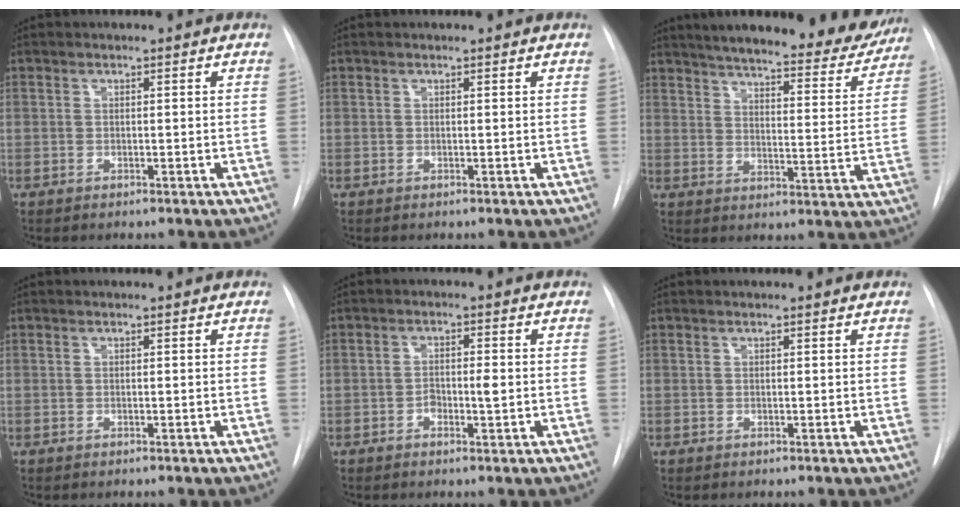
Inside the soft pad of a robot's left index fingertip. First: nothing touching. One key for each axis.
{"total": 0.6, "fx": 0.6, "fy": 0.0, "fz": 0.0, "tx": -0.006, "ty": 0.005, "tz": 0.005}
{"total": 26.2, "fx": 23.1, "fy": 5.4, "fz": 11.2, "tx": -0.174, "ty": -0.054, "tz": 0.278}
{"total": 0.0}
{"total": 2.6, "fx": -1.0, "fy": 0.8, "fz": 2.3, "tx": -0.038, "ty": -0.002, "tz": -0.016}
{"total": 0.6, "fx": 0.6, "fy": 0.0, "fz": 0.1, "tx": -0.009, "ty": 0.005, "tz": 0.004}